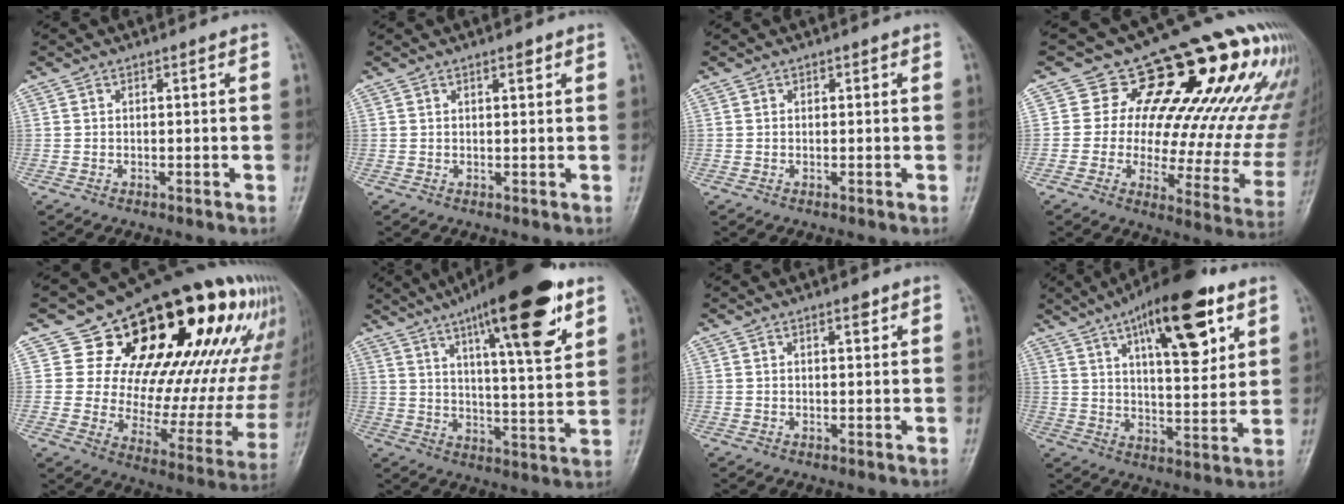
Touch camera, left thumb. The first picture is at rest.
{"total": 1.5, "force": [0.9, 0.6, 1.1], "torque": [-0.011, -0.003, 0.012]}
{"total": 0.6, "force": [0.3, 0.5, 0.3], "torque": [0.005, 0.000, 0.001]}
{"total": 21.7, "force": [10.8, 11.0, 15.3], "torque": [-0.134, -0.040, 0.129]}
{"total": 30.5, "force": [14.7, 15.7, 21.6], "torque": [-0.261, -0.025, 0.221]}
{"total": 22.1, "force": [12.3, 5.2, 17.6], "torque": [-0.249, -0.036, 0.189]}
{"total": 1.8, "force": [1.2, 0.6, 1.2], "torque": [-0.012, -0.005, 0.016]}
{"total": 19.9, "force": [9.9, 7.0, 15.8], "torque": [-0.208, -0.035, 0.151]}